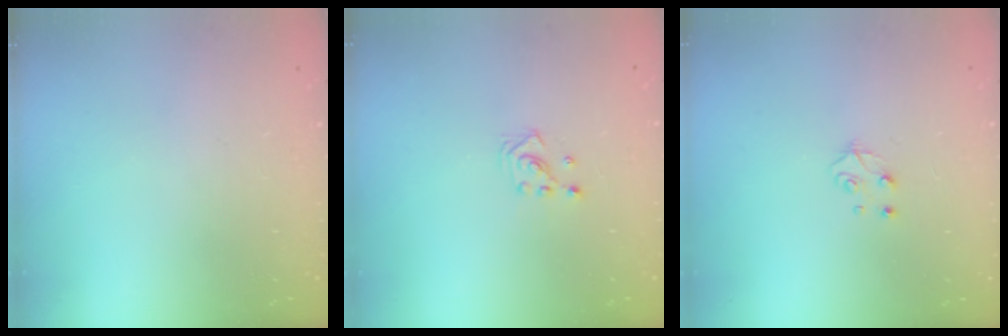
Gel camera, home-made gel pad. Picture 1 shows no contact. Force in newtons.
{"total": 2.6, "press": 2.6, "slide": 0.3}
{"total": 4.9, "press": 4.8, "slide": 0.6}